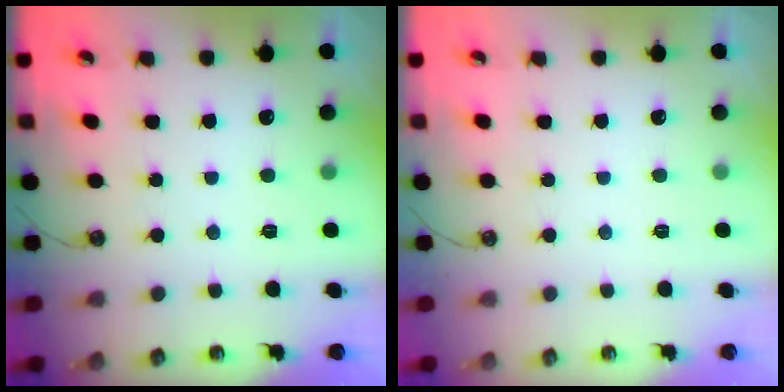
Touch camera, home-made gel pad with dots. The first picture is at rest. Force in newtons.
{"total": 0.0}